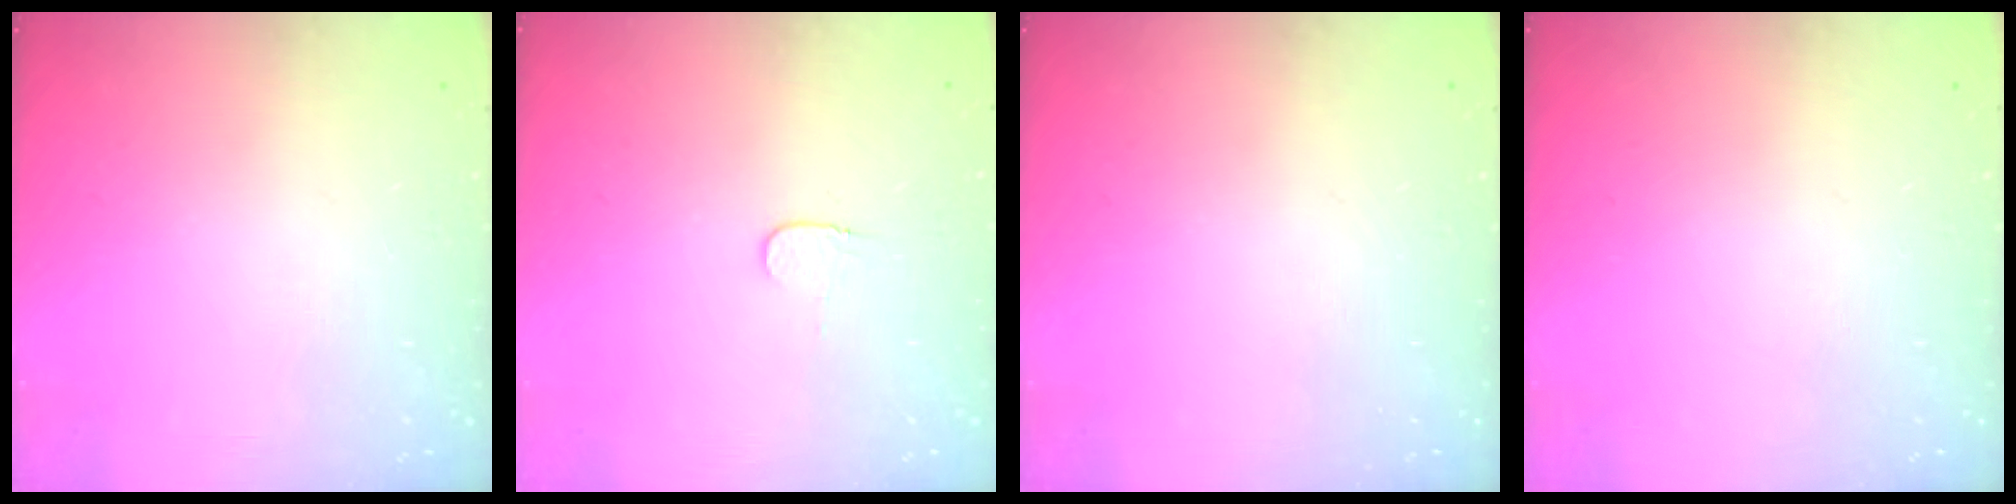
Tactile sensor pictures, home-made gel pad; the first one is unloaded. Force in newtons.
{"total": 3.7, "press": 3.7, "slide": 0.4}
{"total": 0.0}
{"total": 0.0}